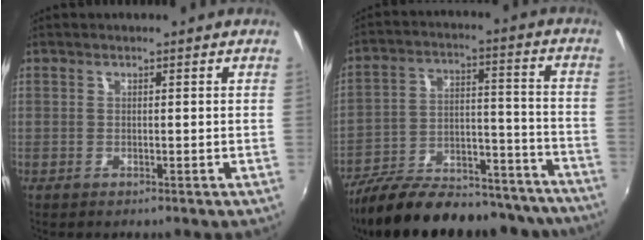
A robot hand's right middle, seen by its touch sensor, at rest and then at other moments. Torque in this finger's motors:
{"motor_torque": [1.09, -1.05, 0.29, 0.11]}